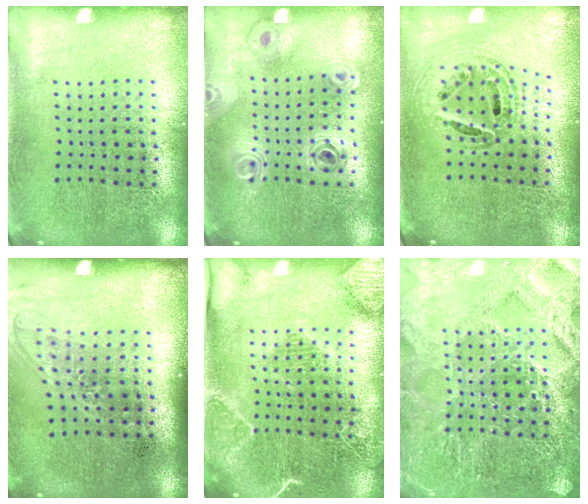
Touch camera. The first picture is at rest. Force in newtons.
{"total": 0.8, "press": 0.8, "slide": 0.2}
{"total": 0.9, "press": 0.8, "slide": 0.2}
{"total": 1.4, "press": 1.1, "slide": 0.8}
{"total": 2.1, "press": 2.0, "slide": 0.5}
{"total": 6.2, "press": 6.1, "slide": 0.8}